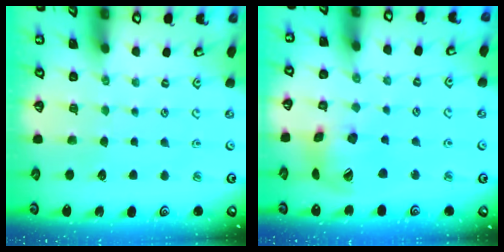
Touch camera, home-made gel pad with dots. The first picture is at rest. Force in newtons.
{"total": 14.6, "press": 14.4, "slide": 2.3}